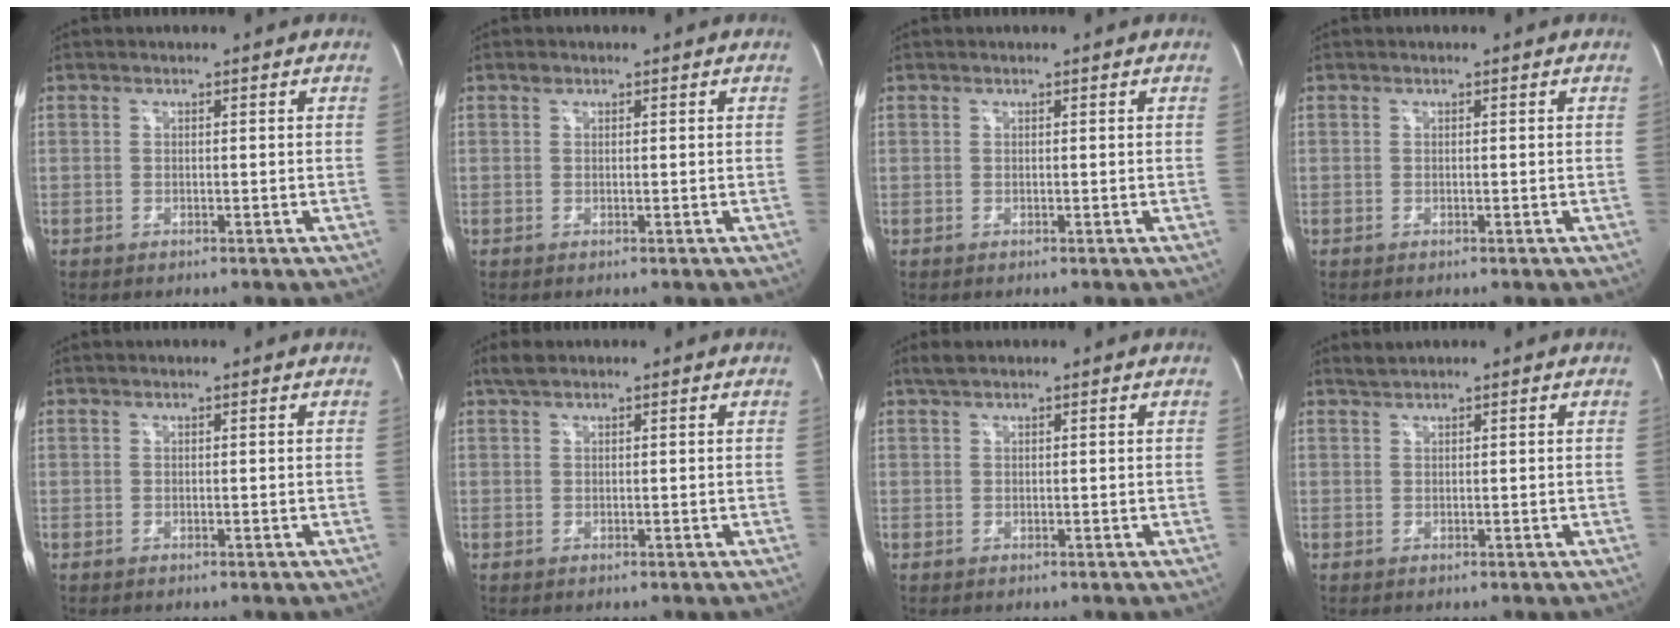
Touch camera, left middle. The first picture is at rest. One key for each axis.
{"total": 0.6, "fx": 0.4, "fy": 0.4, "fz": 0.2, "tx": -0.004, "ty": 0.005, "tz": 0.006}
{"total": 0.0}
{"total": 0.0}
{"total": 0.0}
{"total": 1.9, "fx": 1.4, "fy": 0.8, "fz": 1.0, "tx": -0.022, "ty": 0.013, "tz": 0.028}
{"total": 1.4, "fx": 1.1, "fy": 0.5, "fz": 0.7, "tx": -0.016, "ty": 0.013, "tz": 0.022}
{"total": 0.9, "fx": 0.9, "fy": 0.0, "fz": 0.0, "tx": -0.006, "ty": 0.005, "tz": 0.021}